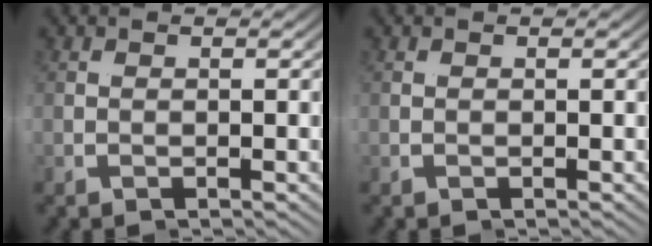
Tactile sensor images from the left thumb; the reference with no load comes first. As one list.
[{"total": 0.0}]